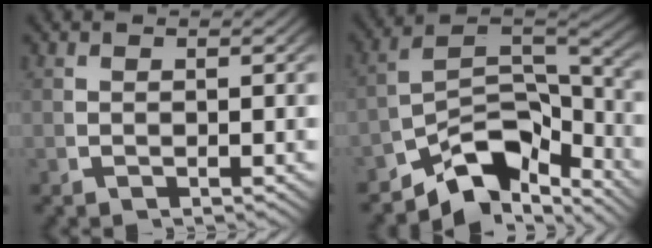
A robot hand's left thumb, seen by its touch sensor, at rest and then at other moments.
{"total": 10.7, "force": [-4.5, 6.2, 7.4], "torque": [-0.130, -0.039, -0.058]}